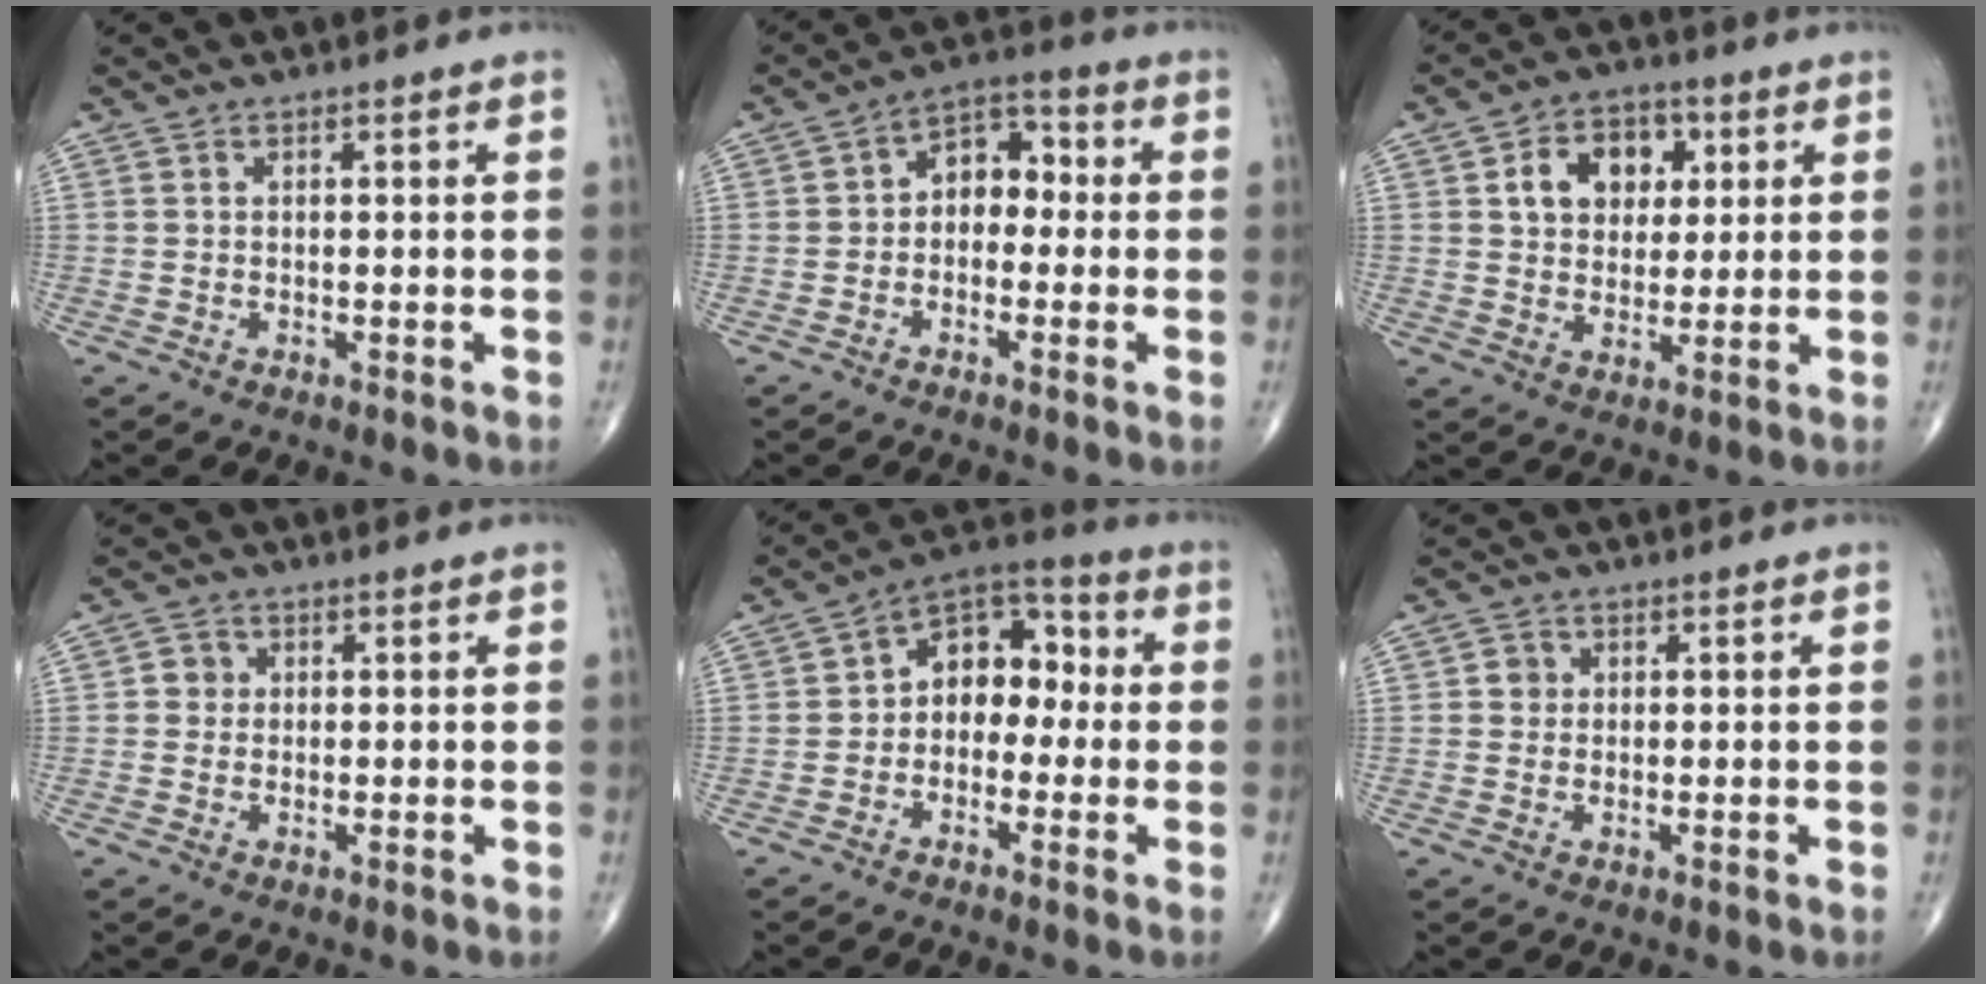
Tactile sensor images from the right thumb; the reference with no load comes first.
{"total": 7.3, "force": [-0.4, 5.2, 5.1], "torque": [-0.044, 0.033, -0.025]}
{"total": 10.4, "force": [3.0, 7.8, 6.3], "torque": [-0.059, 0.000, 0.048]}
{"total": 2.3, "force": [0.2, 2.2, 0.7], "torque": [0.004, 0.005, -0.002]}
{"total": 10.3, "force": [-0.3, 7.3, 7.2], "torque": [-0.067, 0.044, -0.027]}
{"total": 1.9, "force": [0.2, 1.8, 0.6], "torque": [0.002, 0.003, 0.000]}